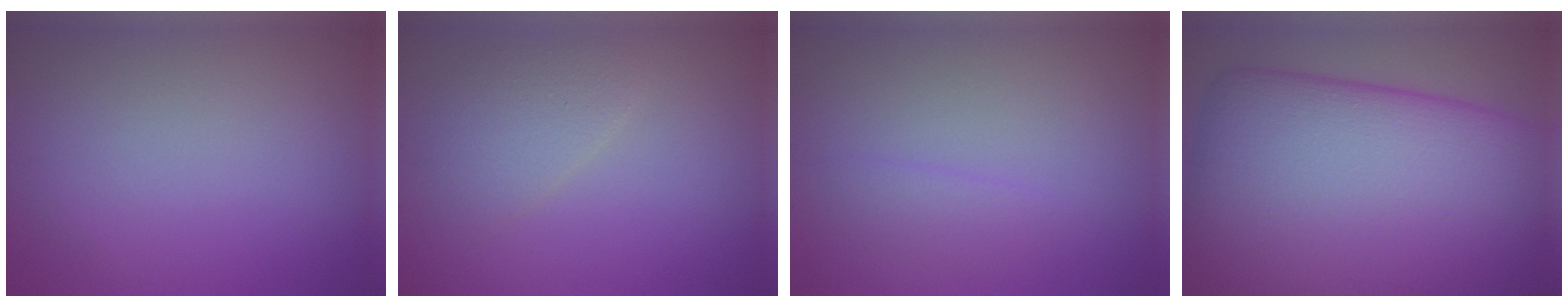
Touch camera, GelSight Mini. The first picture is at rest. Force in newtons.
{"total": 2.4, "press": 2.3, "slide": 0.2}
{"total": 1.2, "press": 1.2, "slide": 0.1}
{"total": 20.2, "press": 20.2, "slide": 0.5}